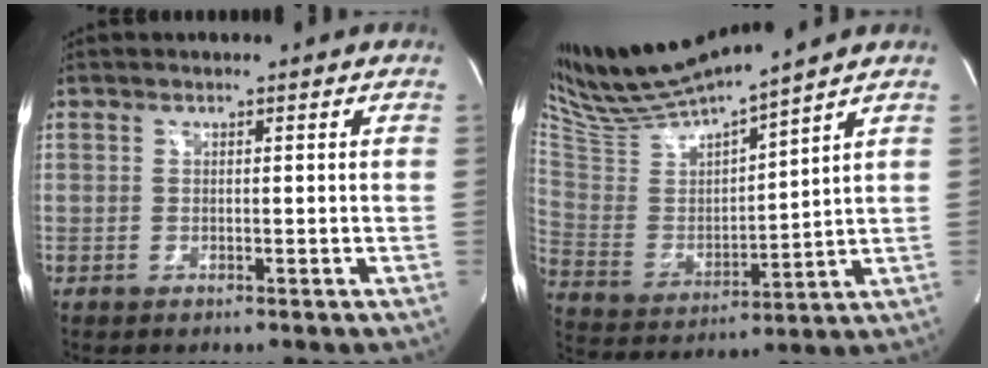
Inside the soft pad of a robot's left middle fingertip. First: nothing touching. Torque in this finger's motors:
{"motor_torque": [-0.08, -0.31, -0.03, 0.03]}